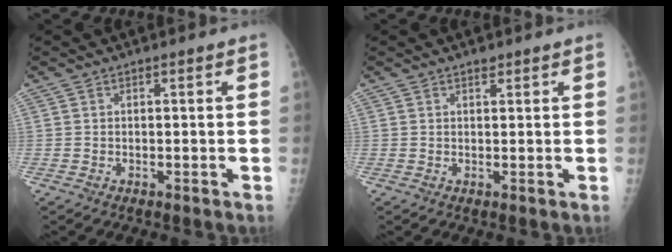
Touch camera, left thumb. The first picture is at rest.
{"total": 1.1, "force": [0.8, 0.5, 0.5], "torque": [0.000, -0.005, 0.013]}